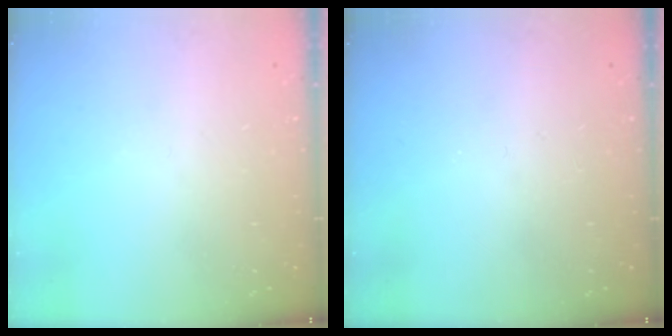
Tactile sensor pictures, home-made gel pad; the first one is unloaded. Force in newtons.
{"total": 0.0}